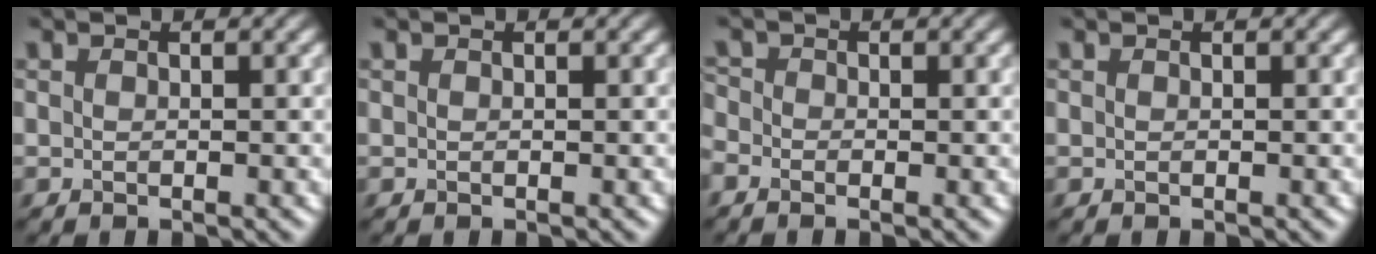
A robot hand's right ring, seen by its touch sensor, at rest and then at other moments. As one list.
[{"total": 0.0}, {"total": 1.2, "force": [-0.8, 0.8, 0.4], "torque": [-0.015, -0.004, -0.018]}, {"total": 0.0}]